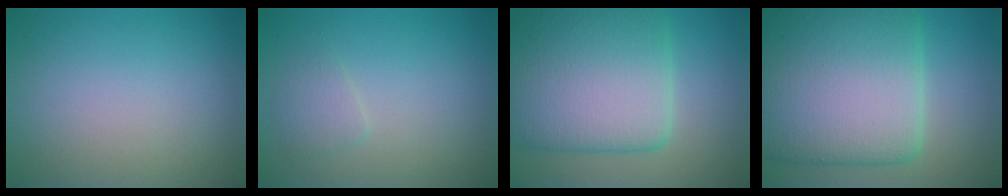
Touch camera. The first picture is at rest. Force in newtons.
{"total": 1.3, "press": 1.3, "slide": 0.1}
{"total": 10.0, "press": 10.0, "slide": 0.3}
{"total": 13.1, "press": 13.1, "slide": 0.4}